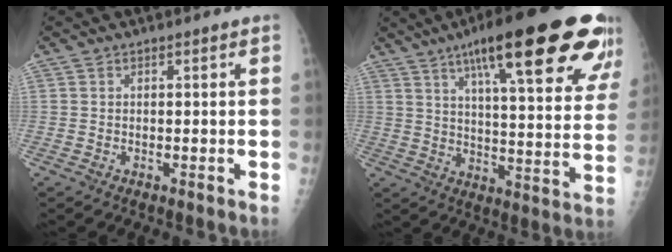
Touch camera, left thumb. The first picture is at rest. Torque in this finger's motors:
{"motor_torque": [2.82, 0.72, 1.88, -0.88, 0.21]}